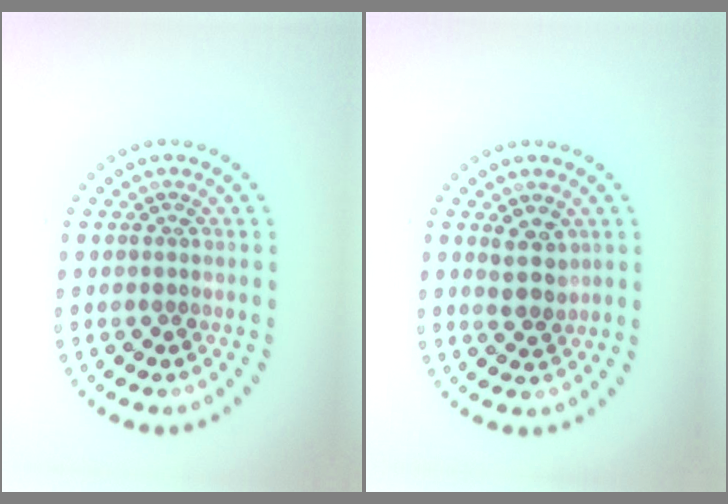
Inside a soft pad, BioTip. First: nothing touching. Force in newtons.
{"total": 2.4, "press": 2.2, "slide": 0.9}